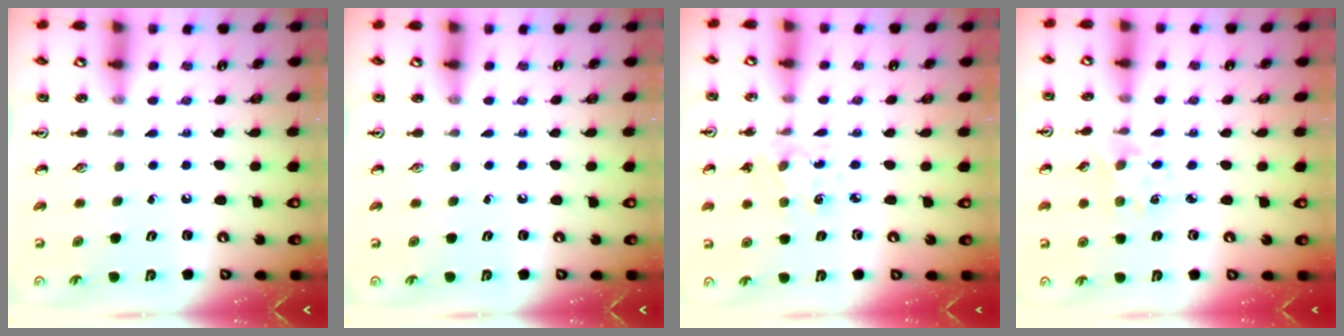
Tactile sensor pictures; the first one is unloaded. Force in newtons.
{"total": 0.0}
{"total": 2.8, "press": 2.7, "slide": 0.7}
{"total": 2.6, "press": 2.6, "slide": 0.4}